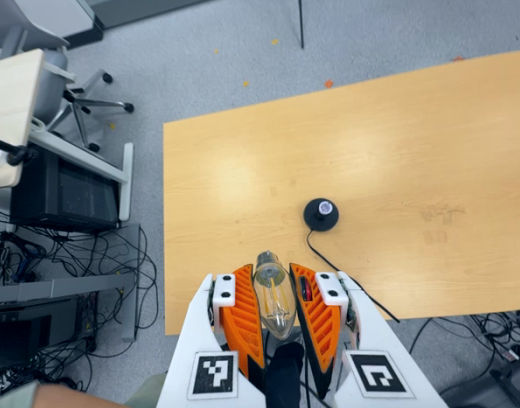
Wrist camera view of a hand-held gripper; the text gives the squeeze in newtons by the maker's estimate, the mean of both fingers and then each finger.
{"total": 20.1, "left": 21.8, "right": 18.3}